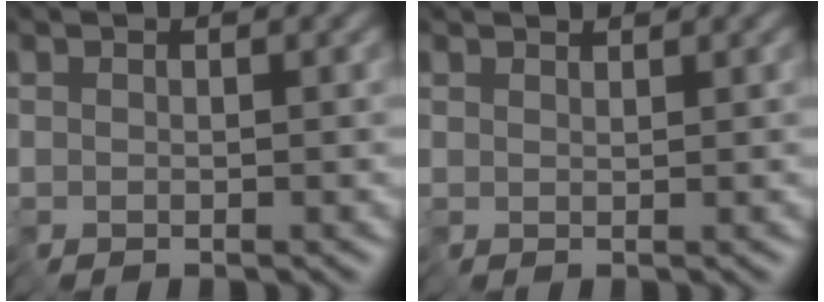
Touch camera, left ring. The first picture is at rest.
{"total": 0.6, "force": [0.6, 0.1, 0.1], "torque": [-0.007, 0.008, 0.012]}